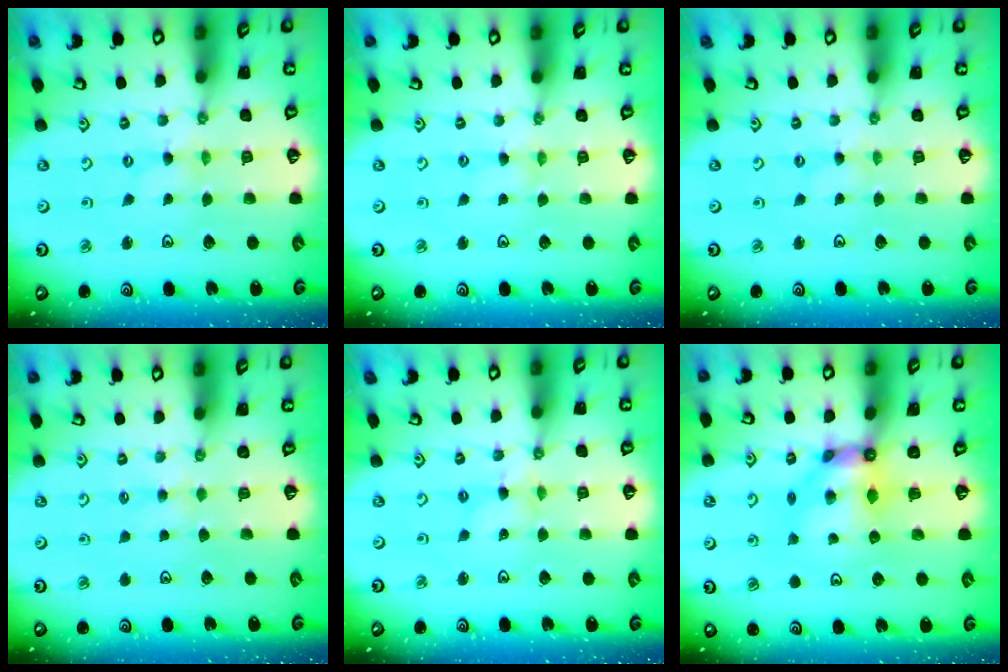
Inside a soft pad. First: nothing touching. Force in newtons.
{"total": 2.6, "press": 2.5, "slide": 0.4}
{"total": 0.8, "press": 0.7, "slide": 0.2}
{"total": 2.0, "press": 2.0, "slide": 0.4}
{"total": 3.3, "press": 3.3, "slide": 0.3}
{"total": 7.8, "press": 7.8, "slide": 0.5}